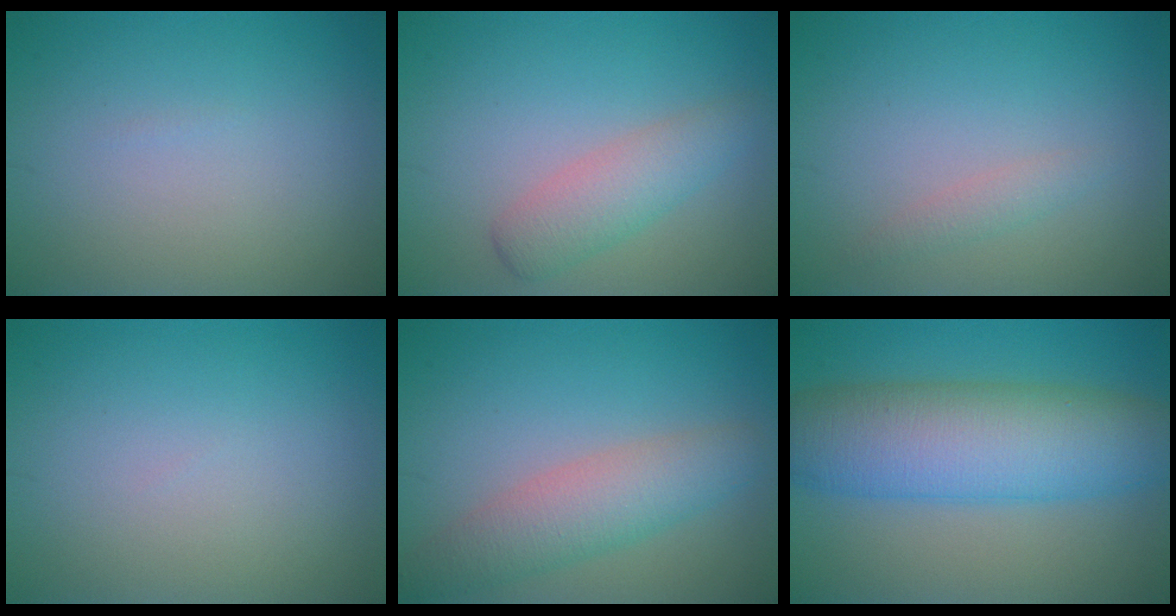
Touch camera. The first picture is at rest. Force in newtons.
{"total": 3.2, "press": 3.2, "slide": 0.1}
{"total": 1.2, "press": 1.2, "slide": 0.1}
{"total": 0.0}
{"total": 4.5, "press": 4.5, "slide": 0.2}
{"total": 9.9, "press": 9.9, "slide": 0.4}